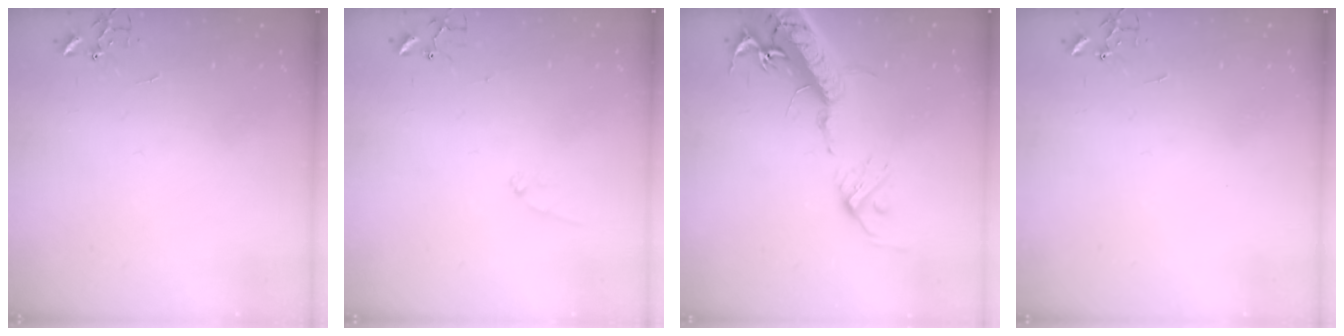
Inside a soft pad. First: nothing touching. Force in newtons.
{"total": 6.8, "press": 6.8, "slide": 0.7}
{"total": 20.6, "press": 20.2, "slide": 4.3}
{"total": 0.0}